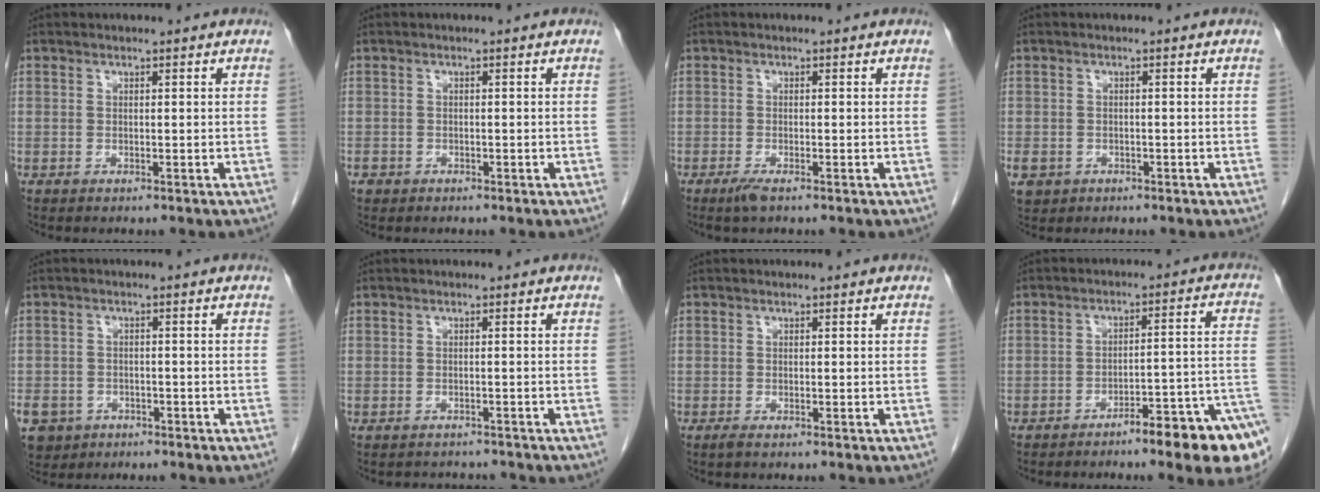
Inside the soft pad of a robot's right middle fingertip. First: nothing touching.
{"total": 1.3, "force": [-0.8, 1.0, 0.2], "torque": [-0.008, 0.004, -0.012]}
{"total": 1.7, "force": [-1.1, 0.1, 1.2], "torque": [-0.029, -0.005, -0.023]}
{"total": 5.4, "force": [-2.6, 4.5, 1.5], "torque": [-0.044, -0.001, -0.038]}
{"total": 9.3, "force": [-4.7, 7.6, 2.5], "torque": [-0.078, 0.004, -0.070]}
{"total": 2.9, "force": [-2.7, 0.9, -0.1], "torque": [0.000, -0.005, -0.038]}
{"total": 0.6, "force": [-0.5, 0.0, 0.4], "torque": [-0.010, -0.002, -0.009]}
{"total": 11.0, "force": [-6.3, 0.6, 9.0], "torque": [-0.087, 0.019, -0.086]}